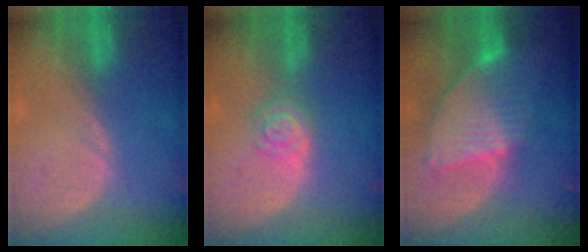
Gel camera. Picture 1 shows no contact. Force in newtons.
{"total": 4.2, "press": 3.8, "slide": 1.8}
{"total": 8.7, "press": 7.6, "slide": 4.2}